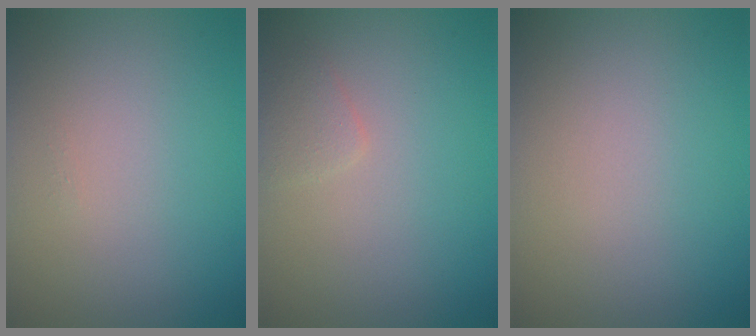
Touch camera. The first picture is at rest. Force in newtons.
{"total": 1.1, "press": 1.1, "slide": 0.1}
{"total": 0.0}